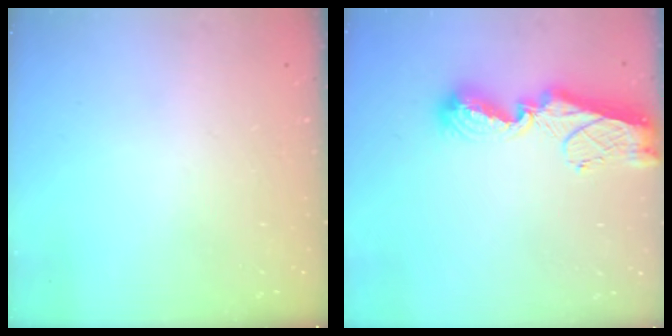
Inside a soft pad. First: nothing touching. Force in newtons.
{"total": 11.7, "press": 11.6, "slide": 1.1}